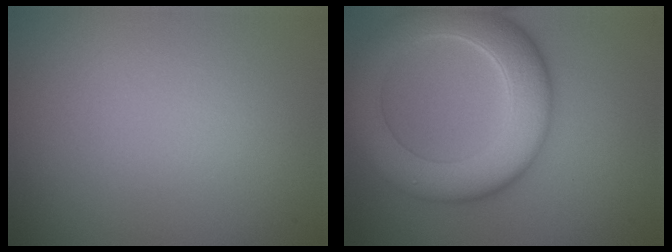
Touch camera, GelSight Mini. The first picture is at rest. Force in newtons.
{"total": 8.4, "press": 8.3, "slide": 0.5}